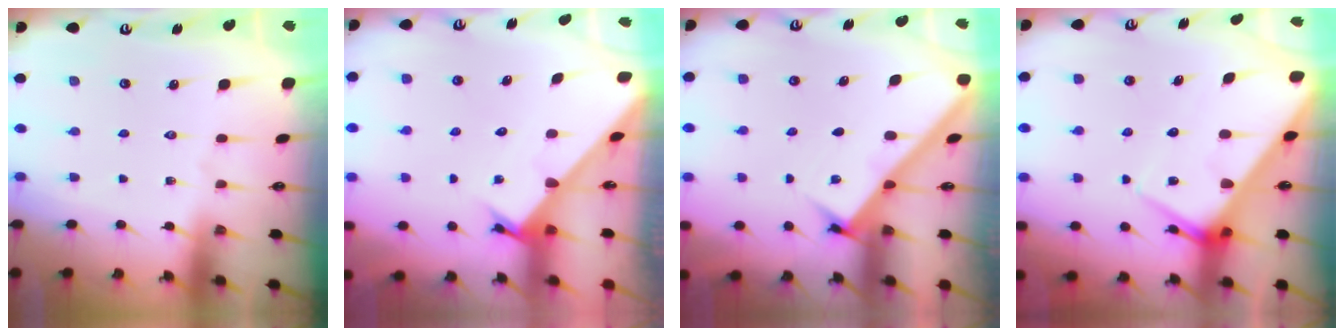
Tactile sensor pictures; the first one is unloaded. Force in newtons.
{"total": 2.4, "press": 2.4, "slide": 0.0}
{"total": 2.9, "press": 2.9, "slide": 0.1}
{"total": 7.3, "press": 7.2, "slide": 0.5}